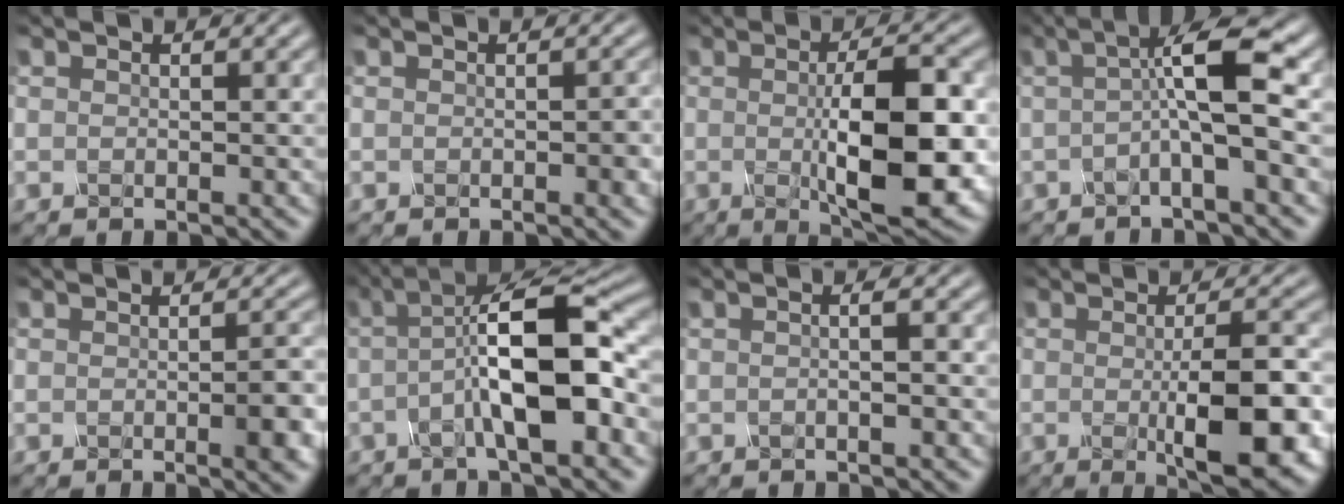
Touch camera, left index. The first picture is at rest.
{"total": 1.5, "force": [-0.5, 0.5, 1.3], "torque": [-0.017, 0.000, -0.006]}
{"total": 10.3, "force": [-0.6, 3.1, 9.8], "torque": [-0.149, -0.011, -0.005]}
{"total": 5.4, "force": [-0.1, 0.8, 5.3], "torque": [-0.086, 0.016, -0.012]}
{"total": 3.2, "force": [-0.8, 0.8, 3.0], "torque": [-0.042, -0.002, -0.010]}
{"total": 9.2, "force": [-1.1, 2.5, 8.8], "torque": [-0.138, 0.024, -0.027]}
{"total": 2.1, "force": [0.3, 0.9, 1.9], "torque": [-0.002, -0.001, -0.016]}
{"total": 8.3, "force": [-1.2, 2.3, 7.9], "torque": [-0.118, -0.010, -0.016]}